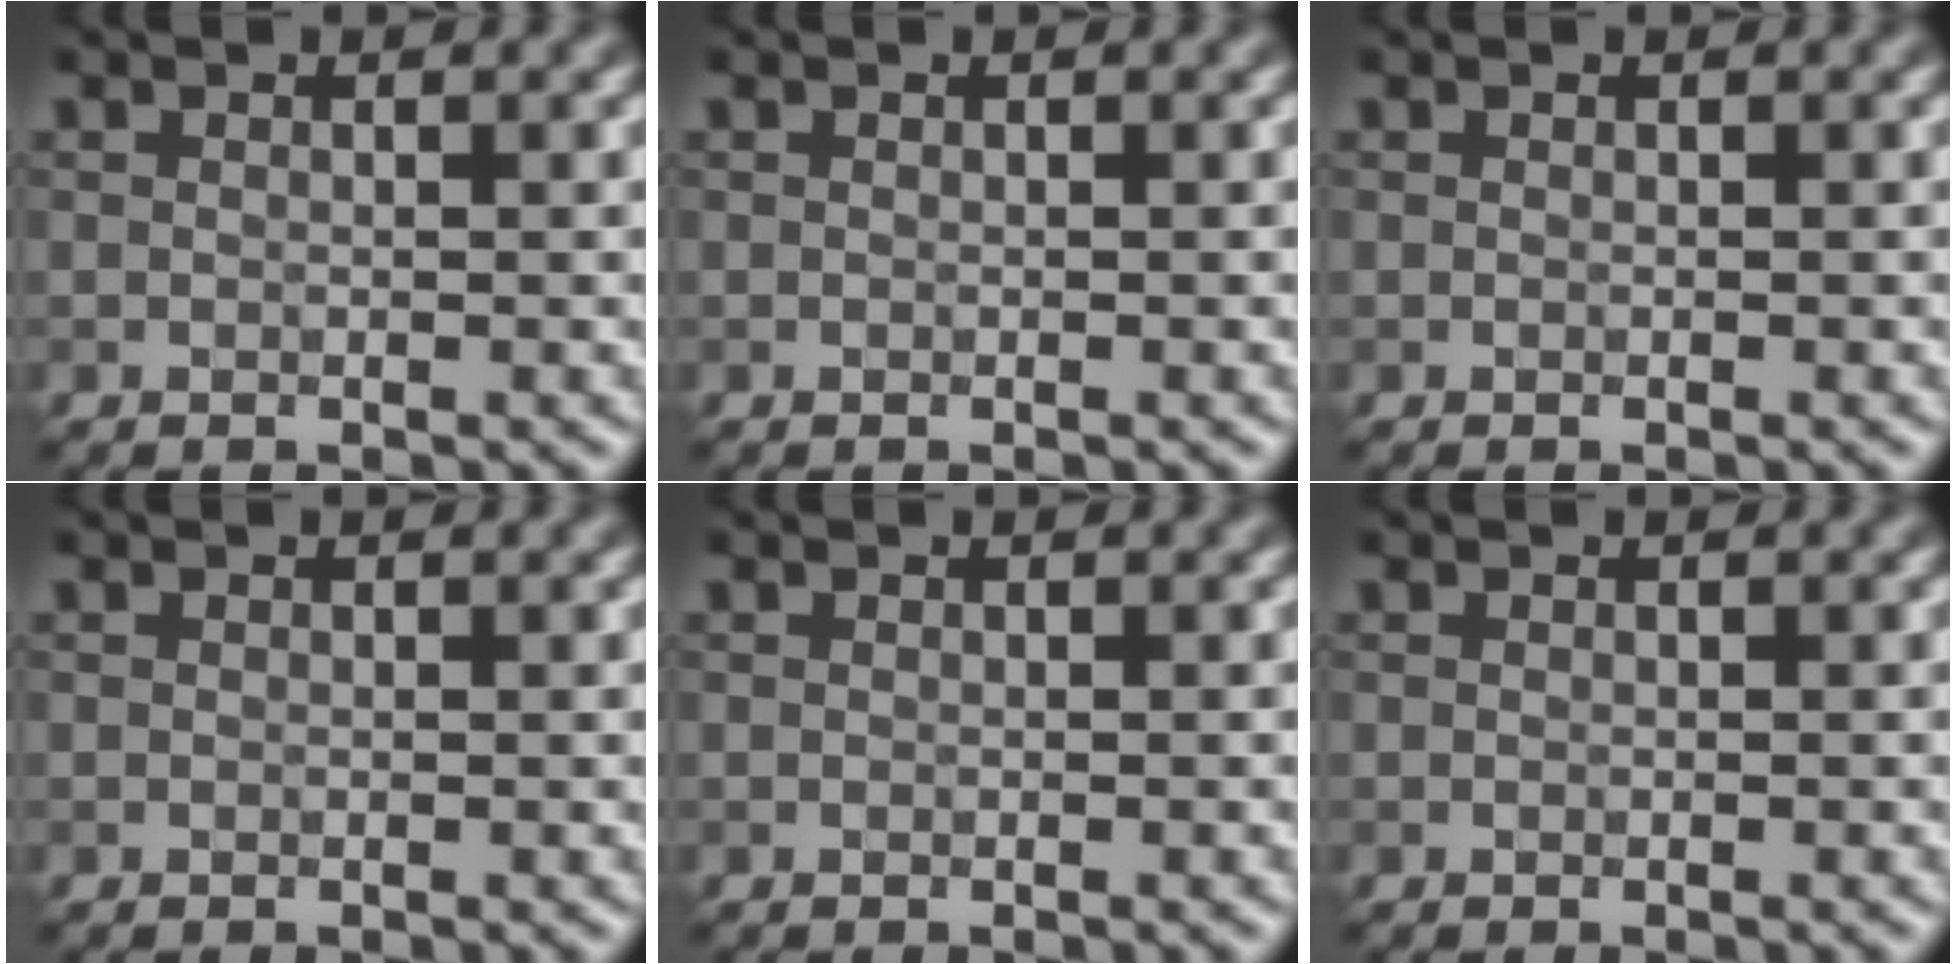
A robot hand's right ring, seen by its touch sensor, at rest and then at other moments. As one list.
[{"total": 0.0}, {"total": 0.0}, {"total": 0.0}, {"total": 0.0}, {"total": 0.0}]